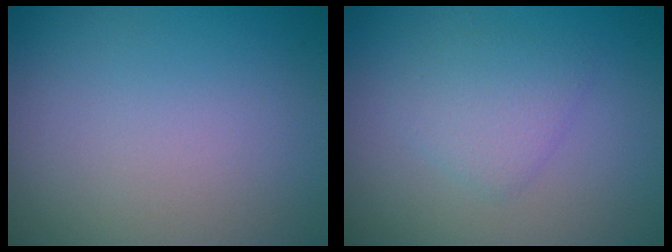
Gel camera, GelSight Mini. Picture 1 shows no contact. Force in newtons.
{"total": 2.4, "press": 2.4, "slide": 0.1}